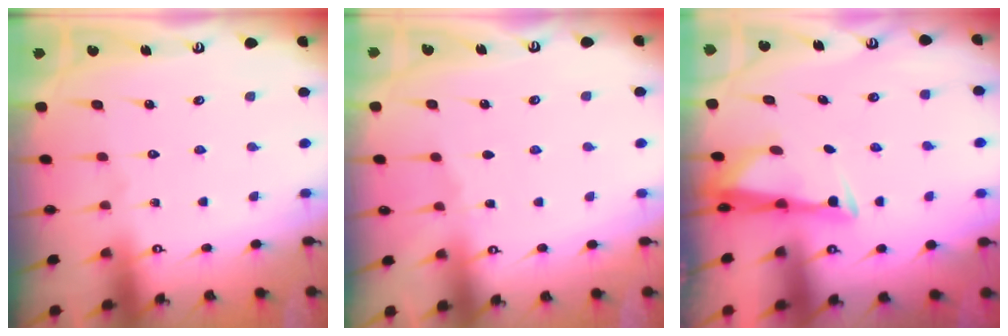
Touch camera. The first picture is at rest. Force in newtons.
{"total": 2.3, "press": 2.3, "slide": 0.3}
{"total": 3.0, "press": 2.9, "slide": 0.8}